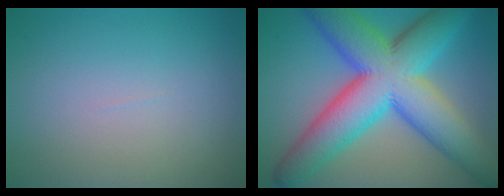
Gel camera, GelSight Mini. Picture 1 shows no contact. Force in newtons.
{"total": 13.8, "press": 13.8, "slide": 0.2}